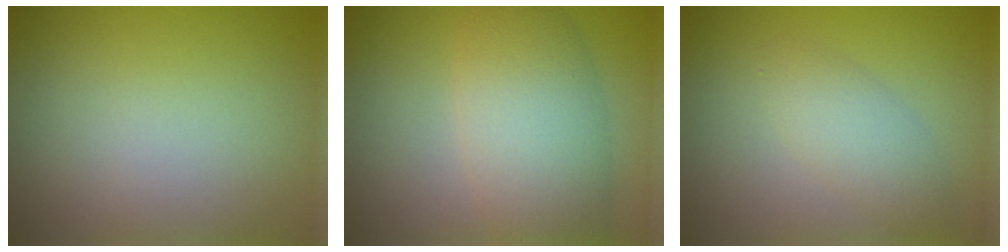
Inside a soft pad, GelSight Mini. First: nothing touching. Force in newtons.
{"total": 6.8, "press": 6.8, "slide": 0.3}
{"total": 2.7, "press": 2.7, "slide": 0.1}